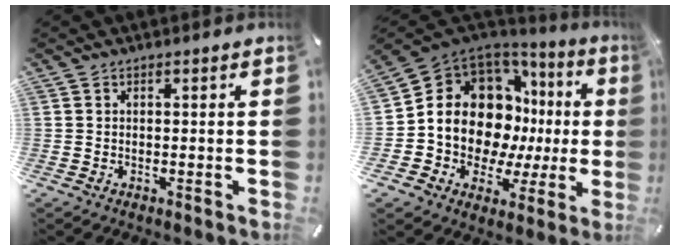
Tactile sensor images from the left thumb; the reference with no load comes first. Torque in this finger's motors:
{"motor_torque": [0.59, 2.50, 1.71, 0.99, 0.27]}